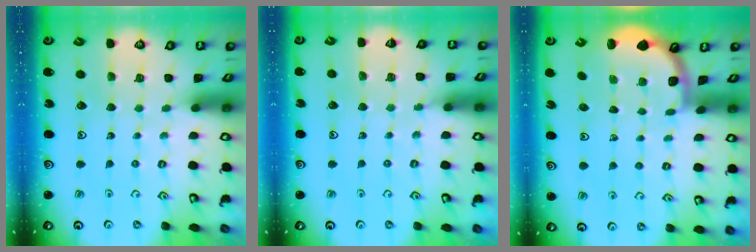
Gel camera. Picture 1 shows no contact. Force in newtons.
{"total": 3.7, "press": 3.7, "slide": 0.5}
{"total": 1.9, "press": 1.9, "slide": 0.0}